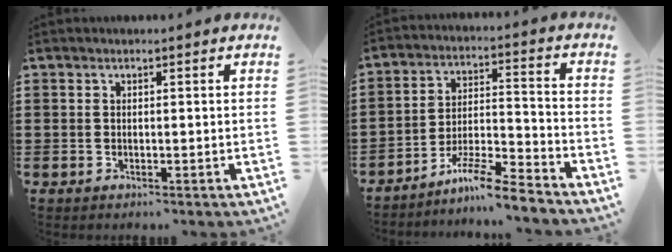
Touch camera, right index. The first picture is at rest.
{"total": 8.1, "force": [-7.3, 0.1, 3.6], "torque": [-0.068, 0.005, -0.138]}